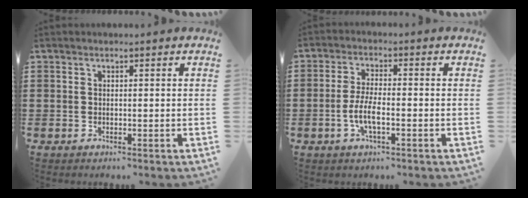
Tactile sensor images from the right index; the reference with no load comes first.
{"total": 4.8, "force": [-1.6, 1.3, 4.3], "torque": [-0.100, -0.005, -0.038]}